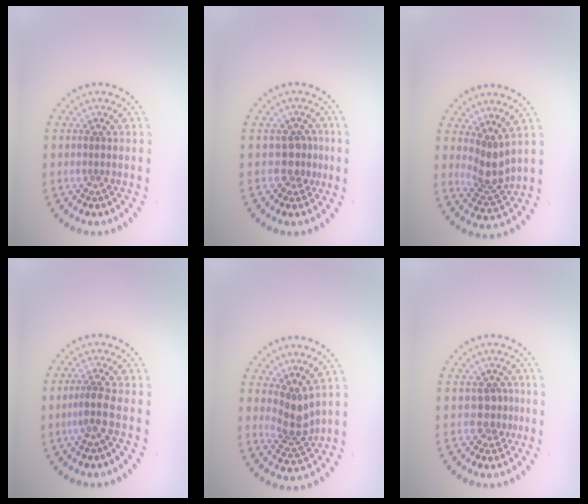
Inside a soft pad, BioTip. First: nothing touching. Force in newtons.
{"total": 2.1, "press": 1.7, "slide": 1.3}
{"total": 2.9, "press": 2.2, "slide": 1.8}
{"total": 2.1, "press": 1.6, "slide": 1.4}
{"total": 2.9, "press": 2.2, "slide": 1.9}
{"total": 1.9, "press": 1.6, "slide": 1.1}